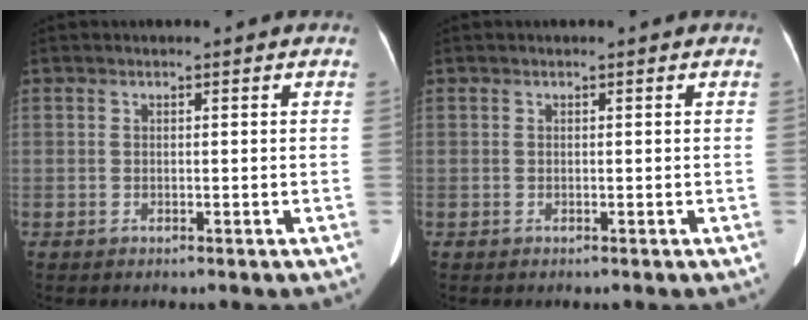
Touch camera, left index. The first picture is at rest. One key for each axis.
{"total": 0.0}